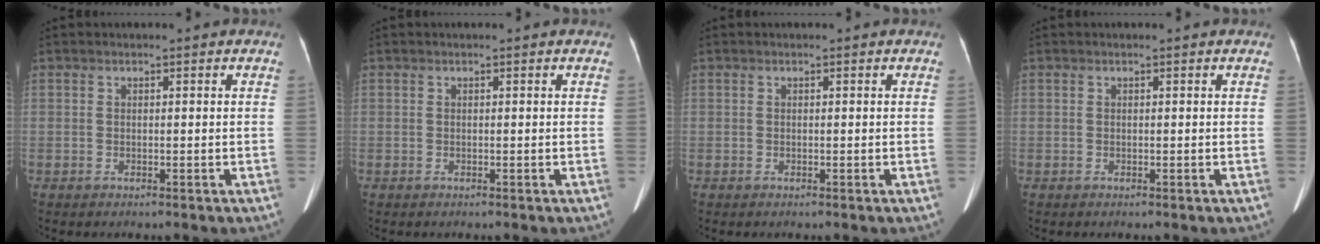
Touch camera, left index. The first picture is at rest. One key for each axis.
{"total": 0.0}
{"total": 0.0}
{"total": 0.0}